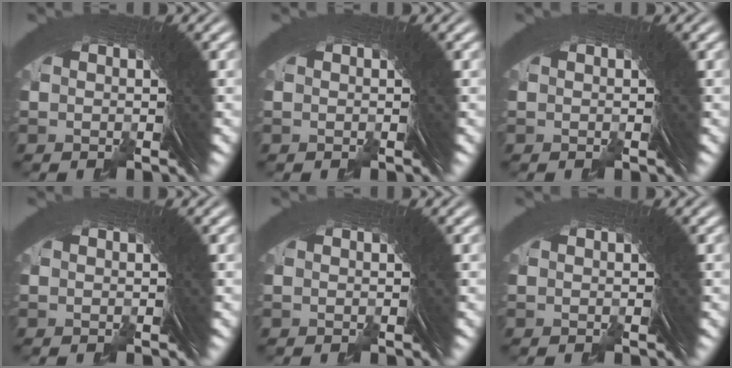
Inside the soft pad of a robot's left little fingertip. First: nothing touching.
{"total": 0.0}
{"total": 0.0}
{"total": 0.0}
{"total": 0.0}
{"total": 0.0}